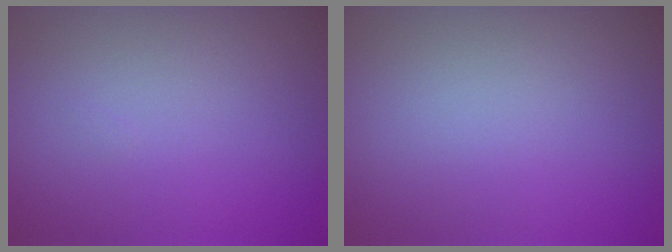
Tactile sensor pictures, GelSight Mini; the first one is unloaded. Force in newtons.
{"total": 0.0}